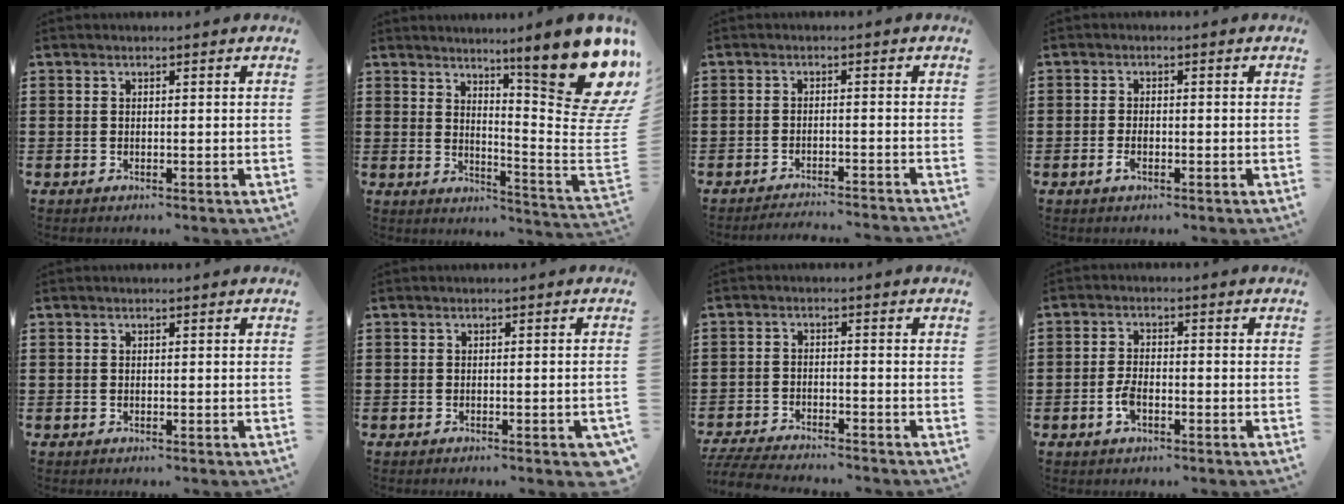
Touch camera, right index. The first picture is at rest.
{"total": 15.3, "force": [9.6, 2.9, 11.5], "torque": [-0.174, -0.076, 0.157]}
{"total": 2.3, "force": [-2.2, -0.5, 0.4], "torque": [-0.010, -0.003, -0.046]}
{"total": 1.8, "force": [-0.9, 0.7, 1.5], "torque": [-0.037, -0.005, -0.018]}
{"total": 0.0}
{"total": 1.0, "force": [-0.6, 0.1, 0.8], "torque": [-0.014, -0.002, -0.011]}
{"total": 4.3, "force": [-4.2, 0.0, 0.7], "torque": [-0.025, -0.009, -0.089]}
{"total": 3.3, "force": [-1.4, 1.5, 2.6], "torque": [-0.068, -0.004, -0.032]}